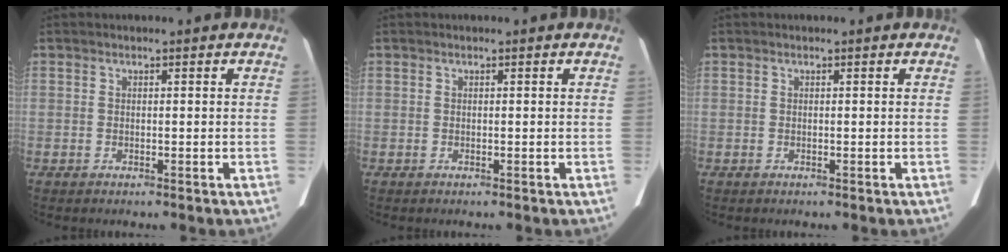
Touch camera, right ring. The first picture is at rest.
{"total": 0.0}
{"total": 0.0}